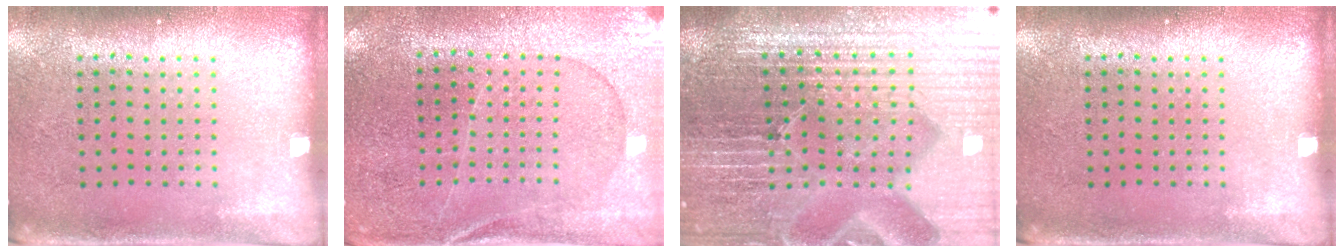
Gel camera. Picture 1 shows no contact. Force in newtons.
{"total": 0.8, "press": 0.6, "slide": 0.5}
{"total": 7.2, "press": 6.3, "slide": 3.5}
{"total": 0.0}